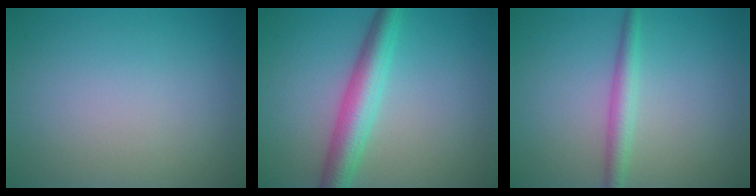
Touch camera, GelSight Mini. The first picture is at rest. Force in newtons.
{"total": 4.7, "press": 4.7, "slide": 0.0}
{"total": 2.3, "press": 2.3, "slide": 0.0}